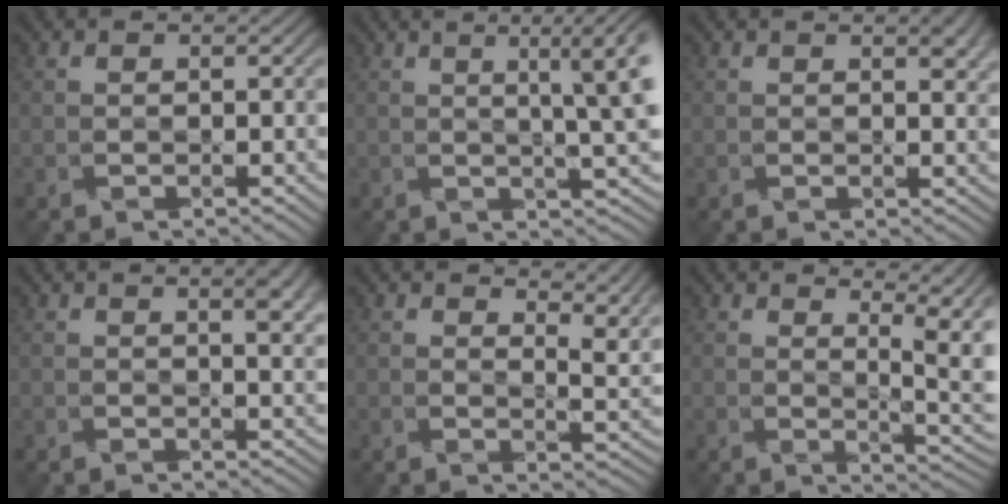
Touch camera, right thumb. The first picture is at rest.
{"total": 7.4, "force": [2.0, 1.2, 7.0], "torque": [-0.087, 0.018, 0.027]}
{"total": 2.8, "force": [1.3, 1.2, 2.2], "torque": [-0.031, -0.002, 0.024]}
{"total": 3.5, "force": [1.7, 0.7, 3.0], "torque": [-0.046, 0.001, 0.030]}
{"total": 6.3, "force": [4.6, 2.3, 3.7], "torque": [-0.058, -0.006, 0.063]}
{"total": 7.5, "force": [3.3, 2.4, 6.3], "torque": [-0.082, 0.005, 0.044]}